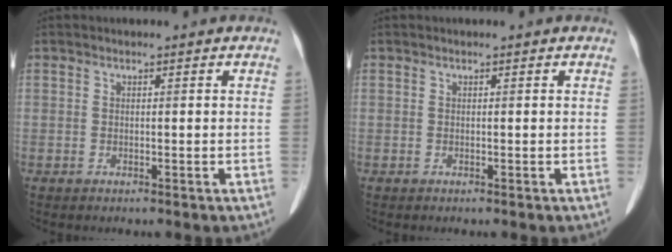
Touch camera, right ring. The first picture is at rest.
{"total": 0.0}